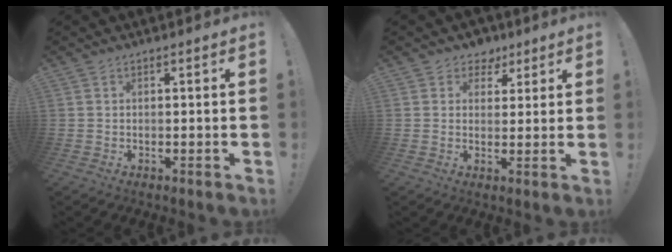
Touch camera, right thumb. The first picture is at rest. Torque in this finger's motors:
{"motor_torque": [-0.27, 0.42, 0.15, 0.13, 0.00]}